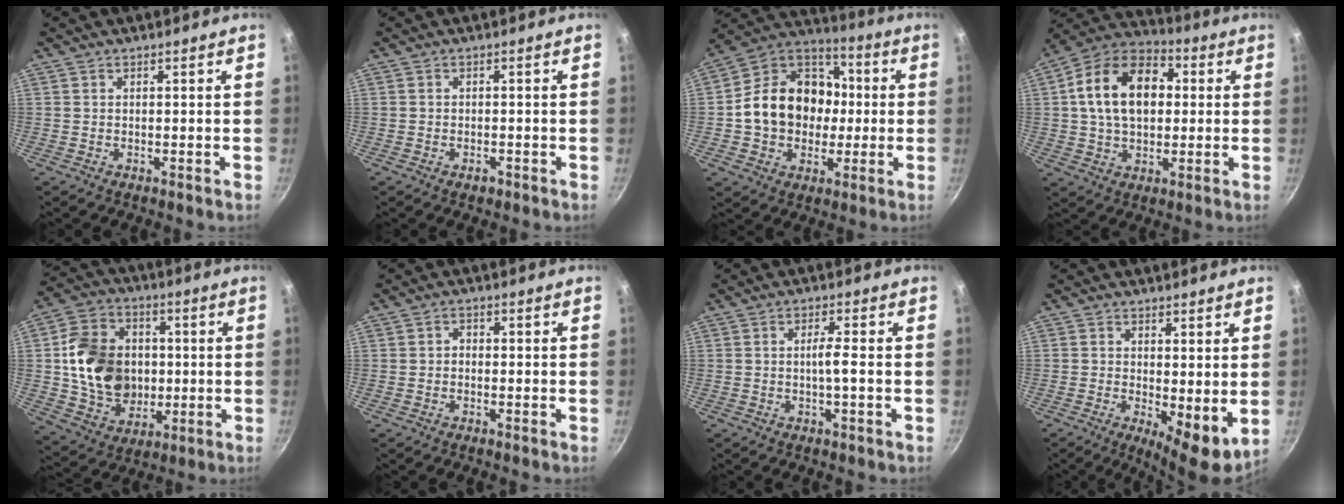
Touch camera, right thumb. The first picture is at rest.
{"total": 1.6, "force": [-0.9, 0.9, 0.9], "torque": [-0.013, 0.007, -0.013]}
{"total": 19.7, "force": [-0.4, 15.9, 11.6], "torque": [-0.161, 0.040, -0.017]}
{"total": 17.4, "force": [2.6, 11.8, 12.6], "torque": [-0.183, 0.027, 0.028]}
{"total": 17.8, "force": [0.7, 14.3, 10.5], "torque": [-0.154, 0.016, 0.020]}
{"total": 1.3, "force": [-0.4, 1.1, 0.7], "torque": [-0.008, 0.009, -0.008]}
{"total": 3.3, "force": [-0.5, -0.2, 3.2], "torque": [-0.062, 0.008, -0.009]}
{"total": 7.4, "force": [0.1, 2.8, 6.8], "torque": [-0.091, -0.018, 0.008]}